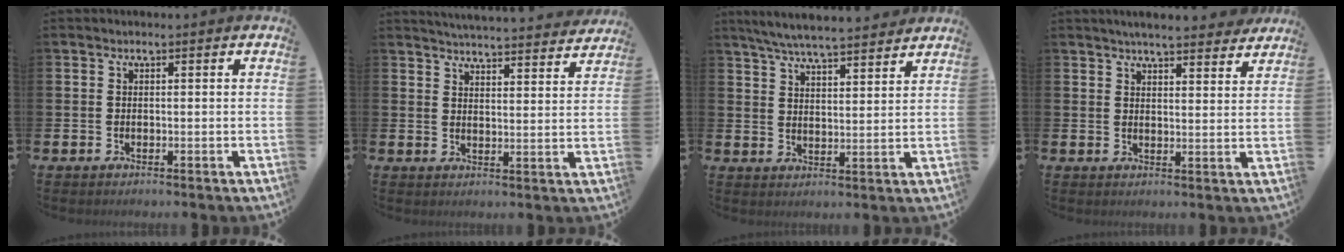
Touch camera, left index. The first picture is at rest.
{"total": 5.0, "force": [5.0, 0.0, 0.3], "torque": [-0.016, -0.040, 0.089]}
{"total": 6.2, "force": [6.0, 0.3, 1.5], "torque": [-0.044, -0.036, 0.105]}
{"total": 5.1, "force": [4.9, 0.2, 1.2], "torque": [-0.021, -0.027, 0.087]}